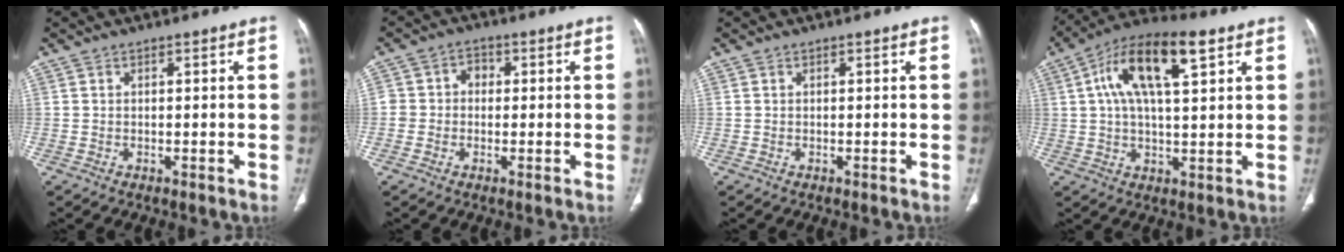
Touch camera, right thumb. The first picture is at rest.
{"total": 3.9, "force": [-0.3, 3.5, 1.7], "torque": [-0.006, 0.020, -0.010]}
{"total": 0.0}
{"total": 15.5, "force": [5.8, 6.0, 13.1], "torque": [-0.226, 0.018, 0.093]}